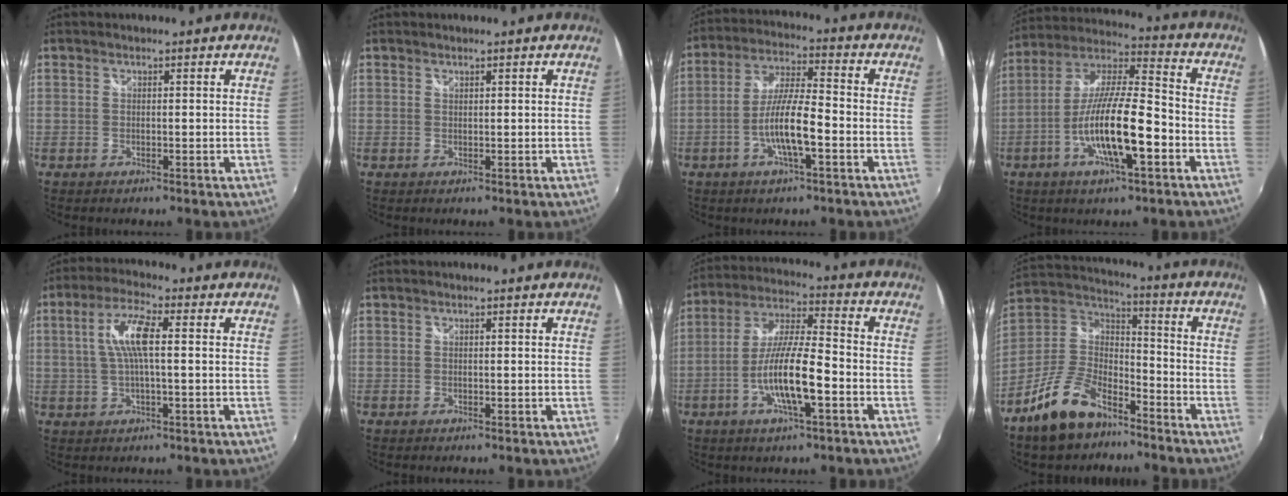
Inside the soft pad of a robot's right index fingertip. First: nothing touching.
{"total": 0.0}
{"total": 9.6, "force": [-3.6, 1.5, 8.8], "torque": [-0.175, 0.001, -0.066]}
{"total": 16.1, "force": [-5.7, 3.3, 14.7], "torque": [-0.283, -0.007, -0.109]}
{"total": 7.6, "force": [0.8, 1.5, 7.4], "torque": [-0.145, 0.008, 0.017]}
{"total": 0.0}
{"total": 12.6, "force": [-4.5, 2.2, 11.5], "torque": [-0.230, -0.003, -0.085]}
{"total": 15.6, "force": [-10.3, 7.7, 8.9], "torque": [-0.197, 0.010, -0.185]}